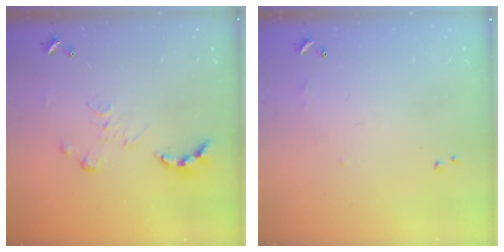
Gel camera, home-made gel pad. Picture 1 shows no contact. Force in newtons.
{"total": 5.2, "press": 5.1, "slide": 0.6}